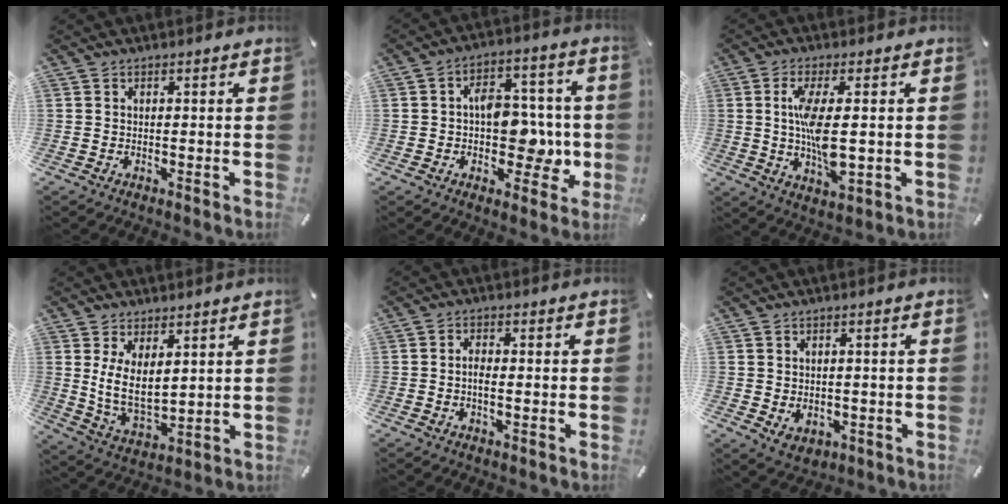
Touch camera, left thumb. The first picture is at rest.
{"total": 12.2, "force": [-1.2, 8.4, 8.8], "torque": [-0.103, 0.014, -0.011]}
{"total": 10.9, "force": [0.5, 3.9, 10.2], "torque": [-0.207, -0.012, 0.004]}
{"total": 8.9, "force": [3.4, 4.8, 6.6], "torque": [-0.141, -0.021, 0.060]}
{"total": 2.5, "force": [-0.6, 1.1, 2.1], "torque": [-0.041, 0.005, -0.013]}
{"total": 2.7, "force": [-0.3, 2.5, 1.1], "torque": [-0.009, 0.003, -0.005]}